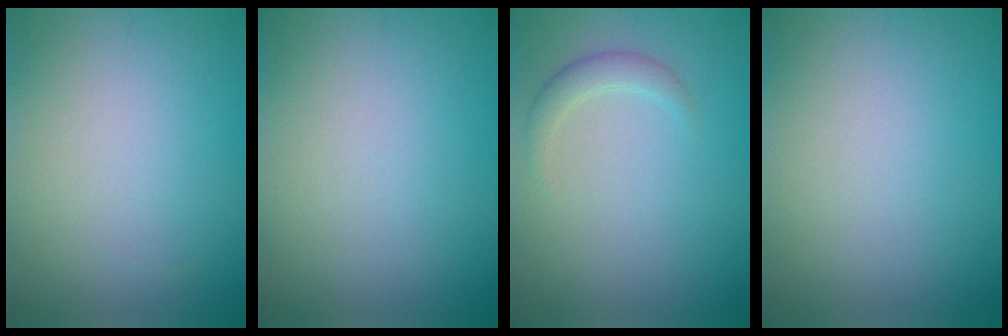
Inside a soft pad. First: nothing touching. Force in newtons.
{"total": 0.0}
{"total": 1.8, "press": 1.8, "slide": 0.1}
{"total": 0.0}